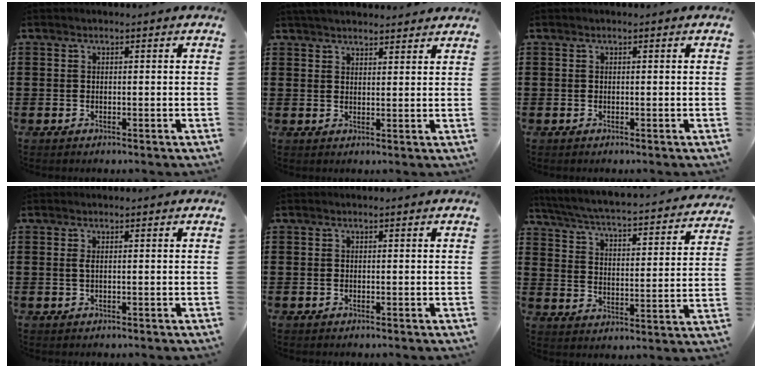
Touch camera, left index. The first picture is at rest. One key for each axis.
{"total": 2.9, "fx": 2.9, "fy": 0.1, "fz": 0.3, "tx": -0.013, "ty": -0.002, "tz": 0.056}
{"total": 0.0}
{"total": 1.0, "fx": 0.1, "fy": 0.1, "fz": 1.0, "tx": -0.027, "ty": -0.003, "tz": 0.000}
{"total": 0.0}
{"total": 3.6, "fx": 3.3, "fy": -0.5, "fz": 1.5, "tx": -0.049, "ty": -0.036, "tz": 0.044}